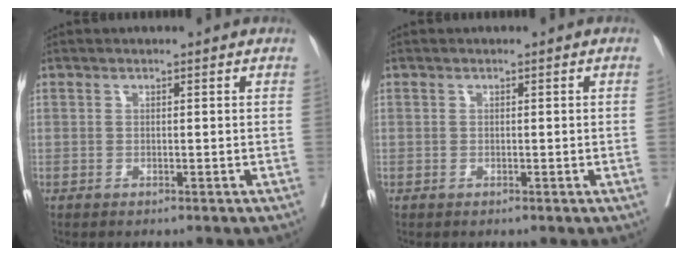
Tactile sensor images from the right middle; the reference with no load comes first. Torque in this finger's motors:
{"motor_torque": [1.21, -0.92, -0.03, -0.21]}